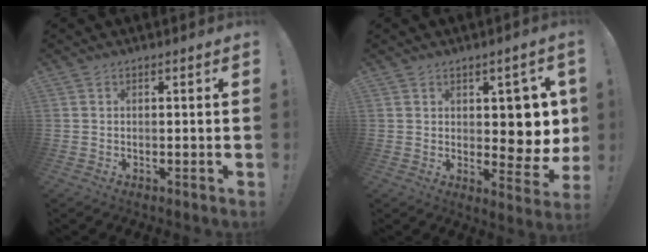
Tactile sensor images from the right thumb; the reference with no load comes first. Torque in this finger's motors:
{"motor_torque": [1.70, 1.68, 0.77, -0.30, 0.00]}